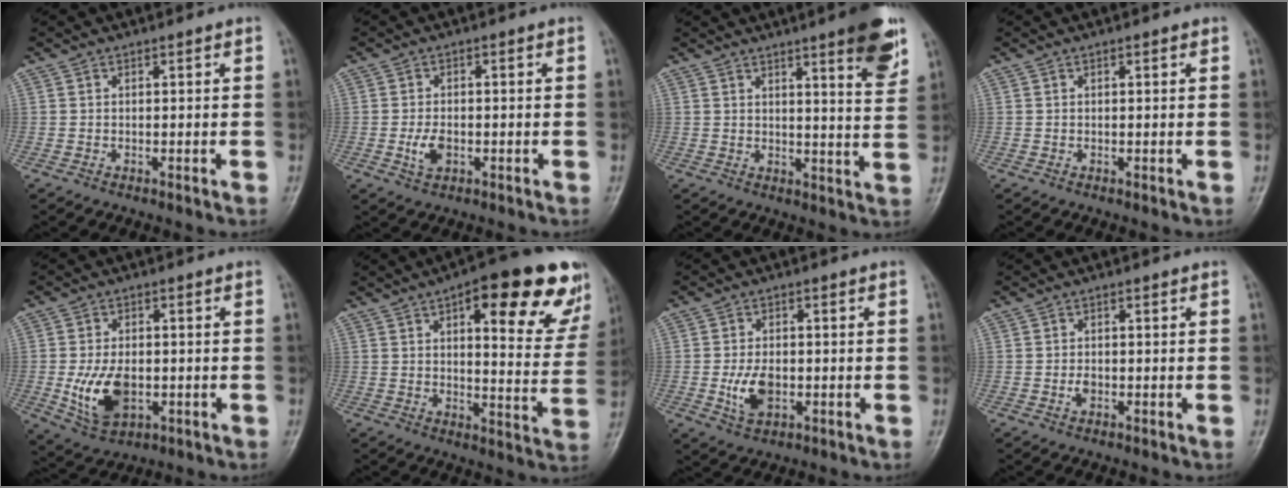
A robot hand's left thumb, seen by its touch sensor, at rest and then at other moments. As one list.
[{"total": 3.7, "force": [-1.0, 2.2, 2.7], "torque": [-0.052, 0.002, -0.017]}, {"total": 9.8, "force": [5.8, 1.2, 7.8], "torque": [-0.088, -0.033, 0.074]}, {"total": 0.6, "force": [0.3, 0.2, 0.5], "torque": [-0.007, 0.000, 0.003]}, {"total": 9.9, "force": [-1.8, 6.1, 7.6], "torque": [-0.129, -0.003, -0.020]}, {"total": 22.7, "force": [11.7, 7.8, 17.8], "torque": [-0.189, -0.025, 0.149]}, {"total": 6.3, "force": [-1.2, 3.9, 4.8], "torque": [-0.082, 0.001, -0.017]}, {"total": 2.7, "force": [-0.6, 1.7, 1.9], "torque": [-0.032, 0.003, -0.012]}]